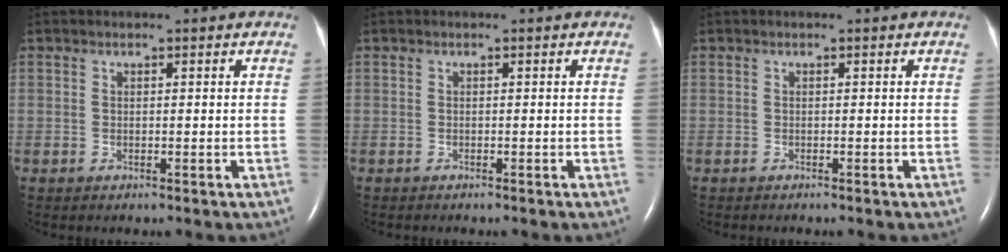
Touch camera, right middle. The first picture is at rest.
{"total": 0.8, "force": [-0.7, 0.2, 0.4], "torque": [-0.006, -0.002, -0.008]}
{"total": 0.9, "force": [-0.8, 0.2, 0.4], "torque": [-0.007, -0.002, -0.009]}